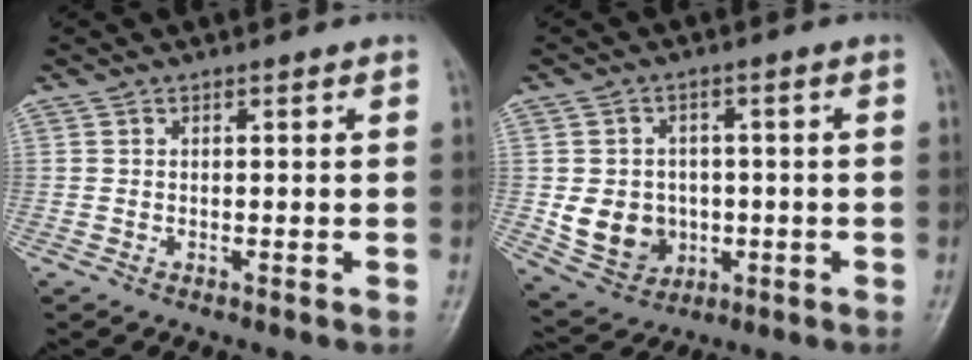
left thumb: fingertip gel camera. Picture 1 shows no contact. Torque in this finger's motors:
{"motor_torque": [-0.12, 0.13, 0.03, -0.02, 0.02]}